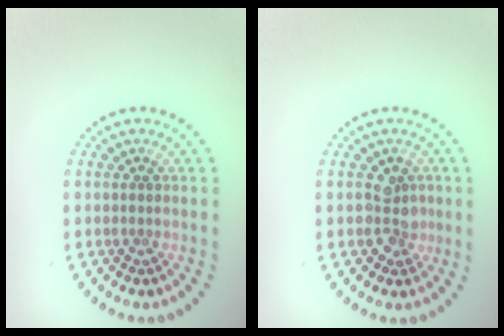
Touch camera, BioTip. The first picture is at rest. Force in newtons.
{"total": 2.7, "press": 2.4, "slide": 1.2}